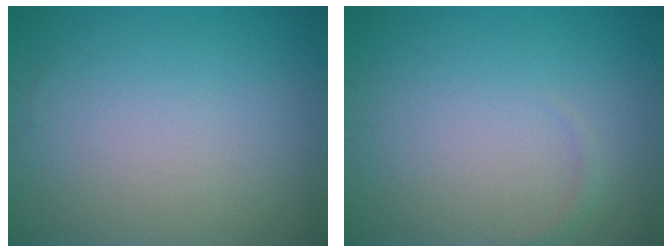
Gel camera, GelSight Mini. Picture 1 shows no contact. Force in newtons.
{"total": 0.6, "press": 0.6, "slide": 0.0}